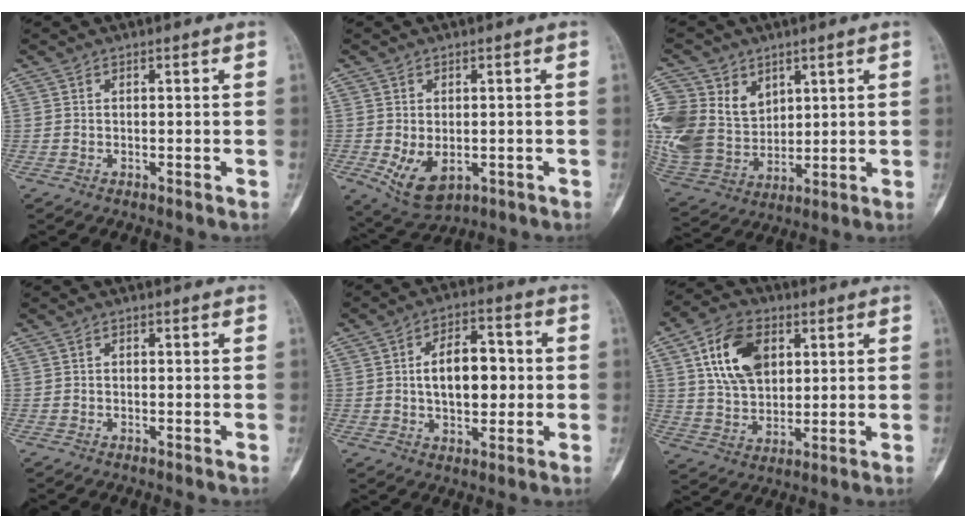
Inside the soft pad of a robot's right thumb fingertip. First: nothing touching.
{"total": 7.5, "force": [-1.7, 4.7, 5.6], "torque": [-0.086, -0.006, -0.012]}
{"total": 19.1, "force": [5.9, 15.4, 9.6], "torque": [-0.221, 0.000, 0.139]}
{"total": 0.0}
{"total": 11.7, "force": [0.6, 6.7, 9.5], "torque": [-0.124, 0.015, 0.011]}
{"total": 14.0, "force": [4.5, 9.2, 9.6], "torque": [-0.149, -0.007, 0.082]}